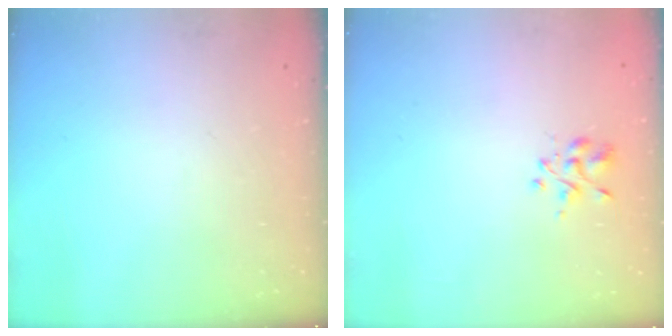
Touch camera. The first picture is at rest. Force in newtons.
{"total": 2.4, "press": 2.2, "slide": 1.0}